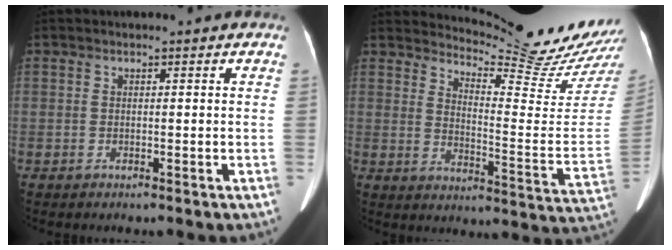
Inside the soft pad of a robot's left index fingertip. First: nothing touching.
{"total": 19.0, "force": [18.4, -1.0, 4.9], "torque": [-0.083, -0.137, 0.226]}